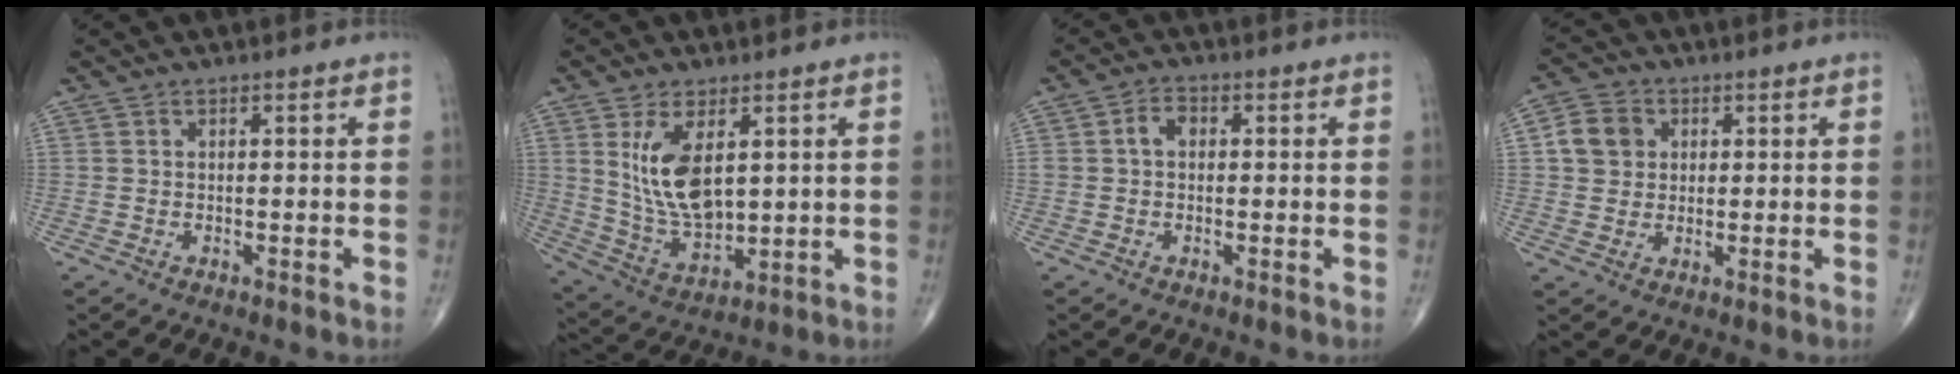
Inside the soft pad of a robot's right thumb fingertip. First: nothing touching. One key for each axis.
{"total": 12.1, "fx": 3.4, "fy": 6.2, "fz": 9.9, "tx": -0.172, "ty": -0.023, "tz": 0.079}
{"total": 3.0, "fx": 0.3, "fy": 2.1, "fz": 2.0, "tx": -0.033, "ty": 0.012, "tz": 0.002}
{"total": 6.4, "fx": 1.3, "fy": 5.6, "fz": 2.8, "tx": -0.035, "ty": 0.003, "tz": 0.017}